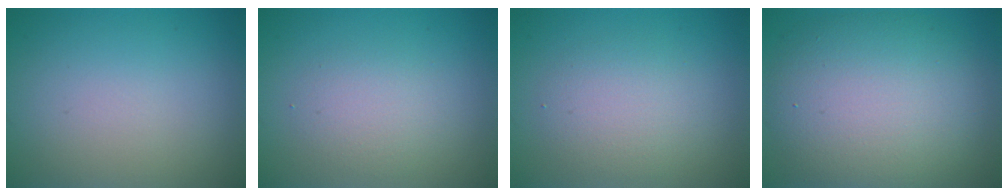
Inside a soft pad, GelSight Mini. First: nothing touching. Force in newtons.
{"total": 2.3, "press": 2.3, "slide": 0.1}
{"total": 3.1, "press": 3.1, "slide": 0.1}
{"total": 10.1, "press": 10.1, "slide": 0.7}